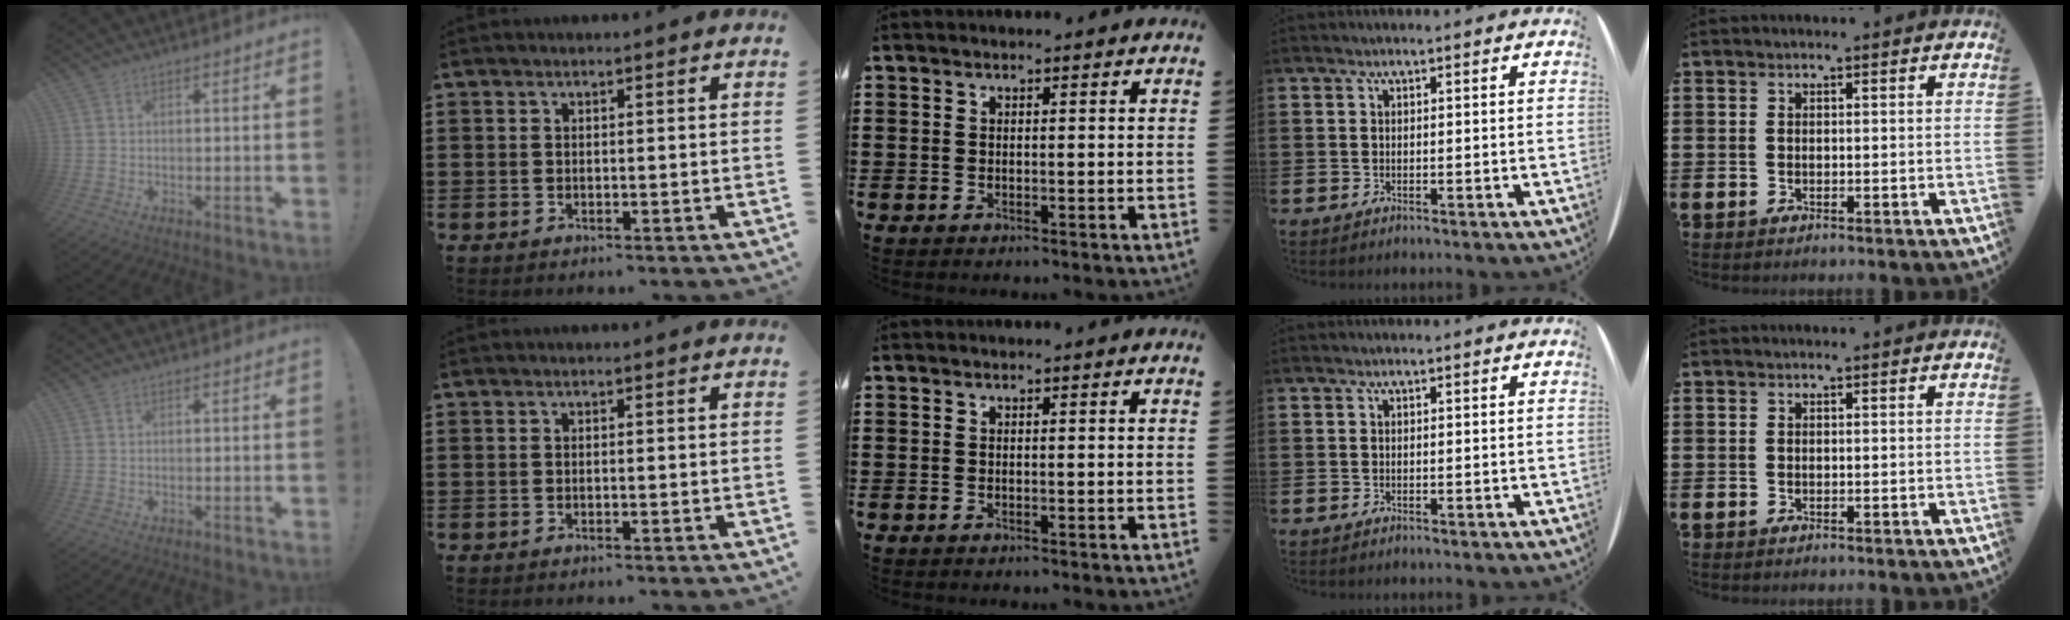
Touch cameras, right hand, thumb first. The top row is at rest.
{}